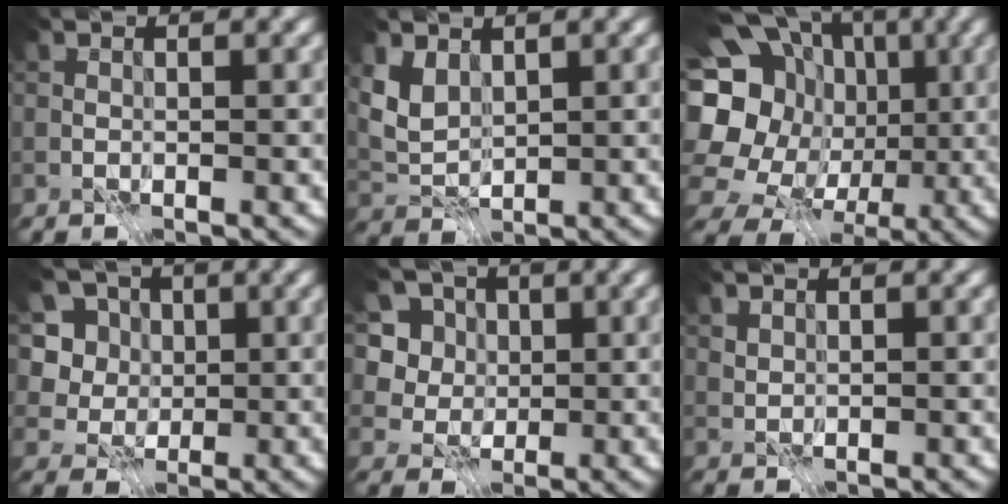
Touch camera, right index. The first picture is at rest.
{"total": 3.2, "force": [1.6, 2.1, 1.7], "torque": [-0.043, -0.004, 0.035]}
{"total": 20.4, "force": [0.5, 18.1, 9.4], "torque": [-0.221, 0.016, -0.010]}
{"total": 7.1, "force": [2.4, 6.0, 2.8], "torque": [-0.057, 0.000, 0.036]}
{"total": 7.9, "force": [3.0, 6.6, 3.1], "torque": [-0.066, 0.005, 0.042]}
{"total": 0.9, "force": [0.7, 0.5, 0.3], "torque": [-0.010, -0.001, 0.017]}